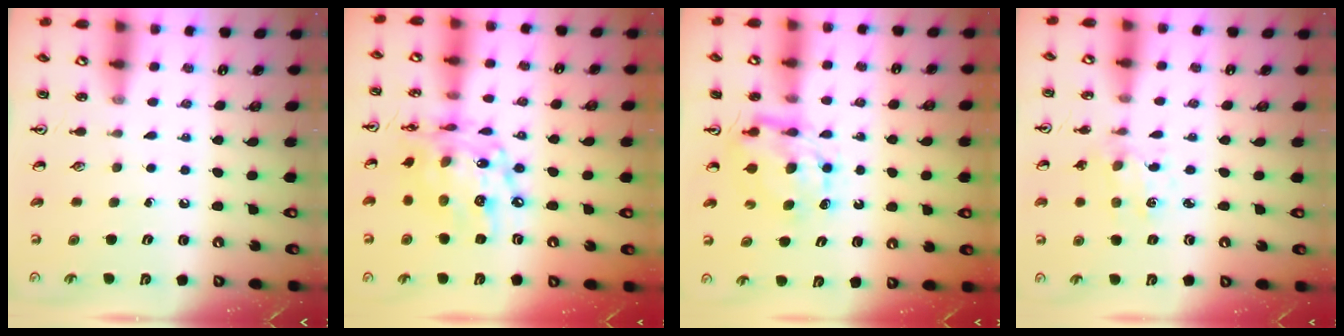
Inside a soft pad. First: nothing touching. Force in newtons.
{"total": 16.8, "press": 16.8, "slide": 1.4}
{"total": 7.7, "press": 7.6, "slide": 0.7}
{"total": 1.6, "press": 1.6, "slide": 0.3}